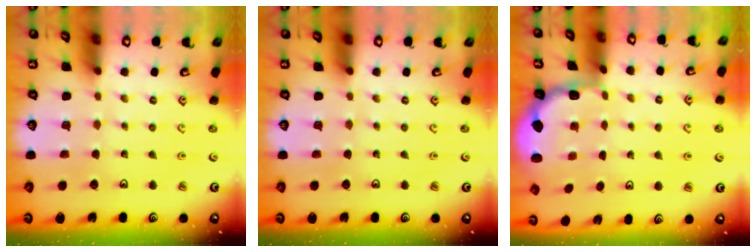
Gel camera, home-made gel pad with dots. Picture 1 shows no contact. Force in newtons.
{"total": 0.0}
{"total": 1.9, "press": 1.8, "slide": 0.7}